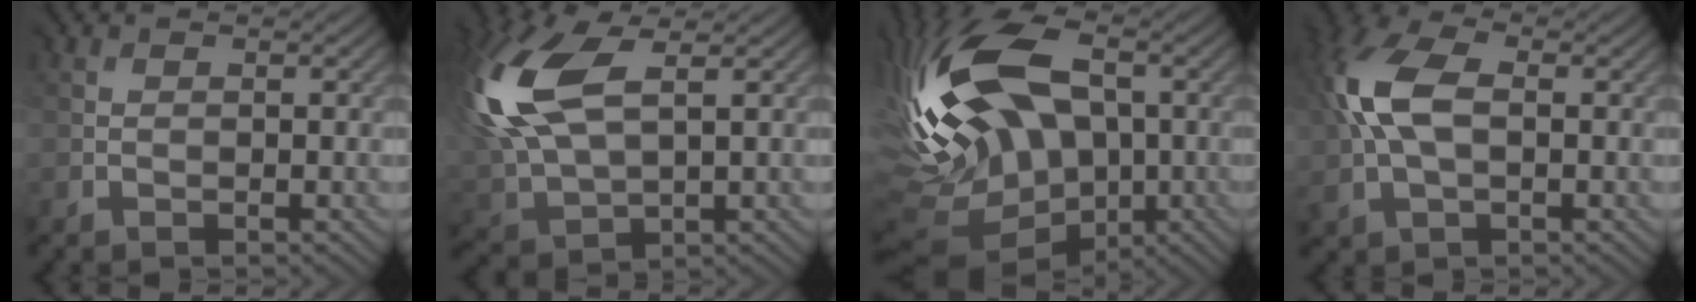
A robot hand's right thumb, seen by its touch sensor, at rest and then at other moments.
{"total": 15.3, "force": [5.2, 8.6, 11.5], "torque": [-0.312, 0.014, 0.104]}
{"total": 18.4, "force": [1.0, 11.3, 14.6], "torque": [-0.304, 0.004, 0.021]}
{"total": 10.1, "force": [1.8, 5.9, 8.0], "torque": [-0.207, 0.014, 0.027]}